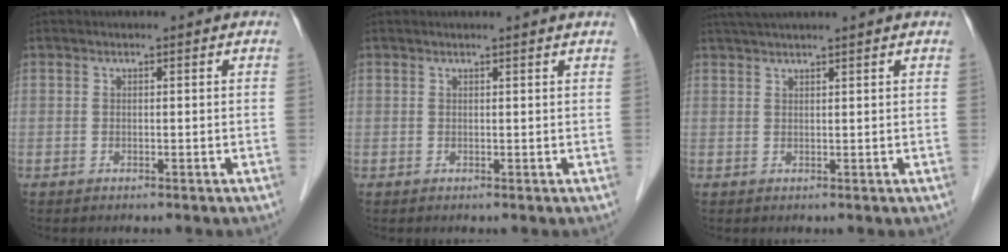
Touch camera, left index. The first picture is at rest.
{"total": 1.3, "force": [1.2, -0.3, 0.4], "torque": [-0.018, -0.001, 0.019]}
{"total": 5.9, "force": [5.0, -0.8, 2.9], "torque": [-0.042, 0.038, 0.080]}